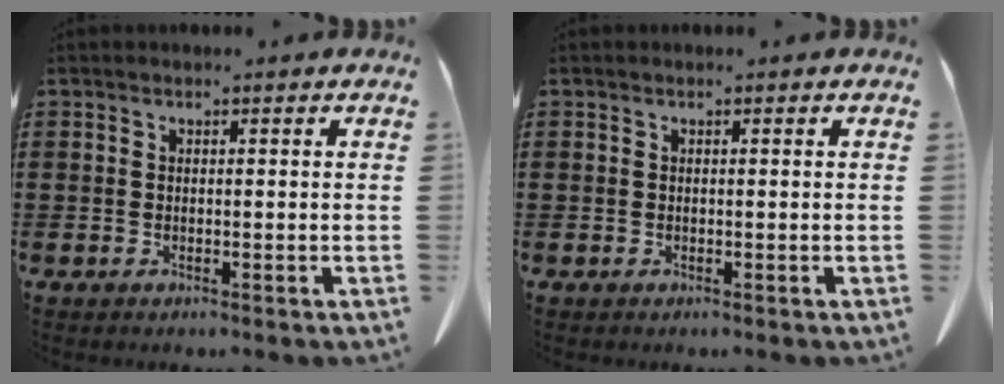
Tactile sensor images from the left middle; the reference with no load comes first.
{"total": 0.0}